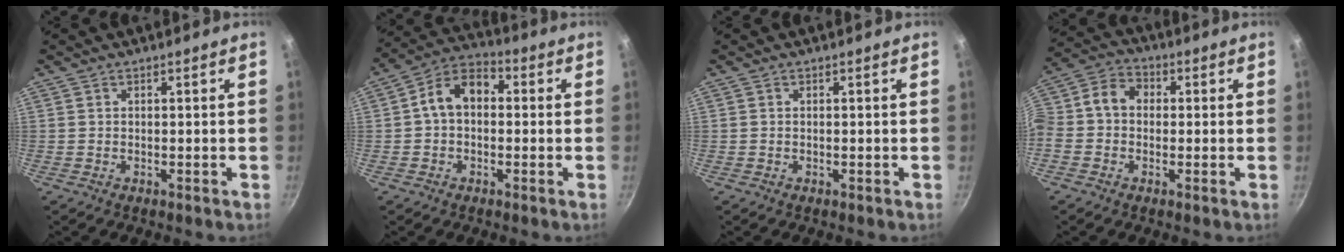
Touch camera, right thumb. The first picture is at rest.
{"total": 9.2, "force": [0.5, 6.5, 6.5], "torque": [-0.086, 0.034, -0.010]}
{"total": 0.0}
{"total": 9.4, "force": [-0.2, 7.5, 5.7], "torque": [-0.103, 0.036, -0.026]}